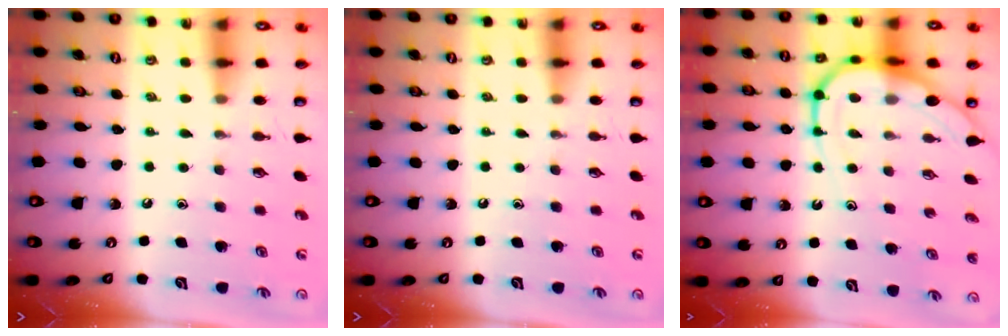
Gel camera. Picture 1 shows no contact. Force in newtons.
{"total": 0.0}
{"total": 10.2, "press": 10.2, "slide": 1.0}